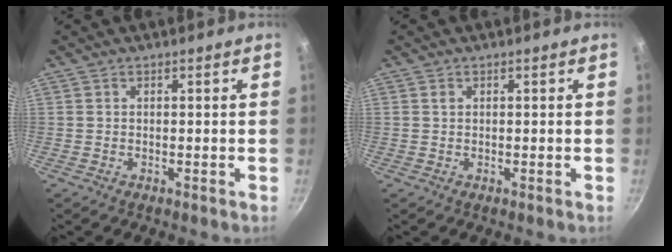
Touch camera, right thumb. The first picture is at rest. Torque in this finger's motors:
{"motor_torque": [0.14, 0.12, 0.45, -0.05, 0.03]}